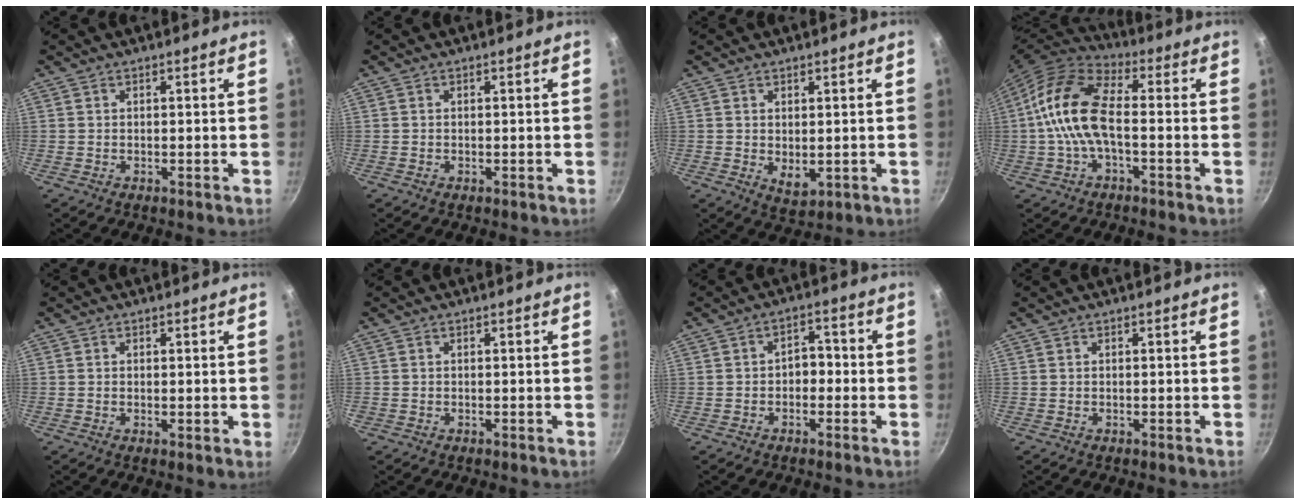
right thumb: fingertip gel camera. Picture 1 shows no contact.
{"total": 0.0}
{"total": 3.8, "force": [0.4, 2.3, 2.9], "torque": [-0.043, -0.016, 0.012]}
{"total": 13.8, "force": [-1.2, 6.7, 12.0], "torque": [-0.227, 0.037, -0.040]}
{"total": 0.8, "force": [0.3, 0.4, 0.7], "torque": [-0.010, -0.005, 0.000]}
{"total": 0.0}
{"total": 3.9, "force": [-1.0, 2.7, 2.5], "torque": [-0.009, 0.020, -0.019]}
{"total": 0.0}